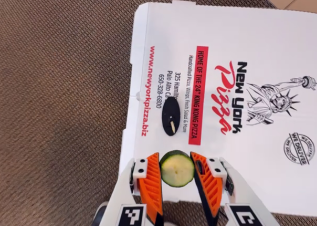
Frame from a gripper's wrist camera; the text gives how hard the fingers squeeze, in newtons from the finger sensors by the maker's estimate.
{"total": 9.3, "left": 9.2, "right": 9.4}